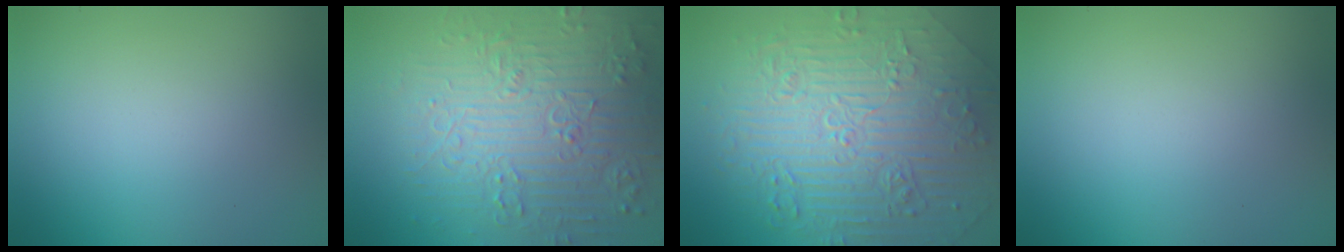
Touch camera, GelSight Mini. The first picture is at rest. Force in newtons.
{"total": 7.5, "press": 5.9, "slide": 4.6}
{"total": 10.9, "press": 7.3, "slide": 8.1}
{"total": 0.0}